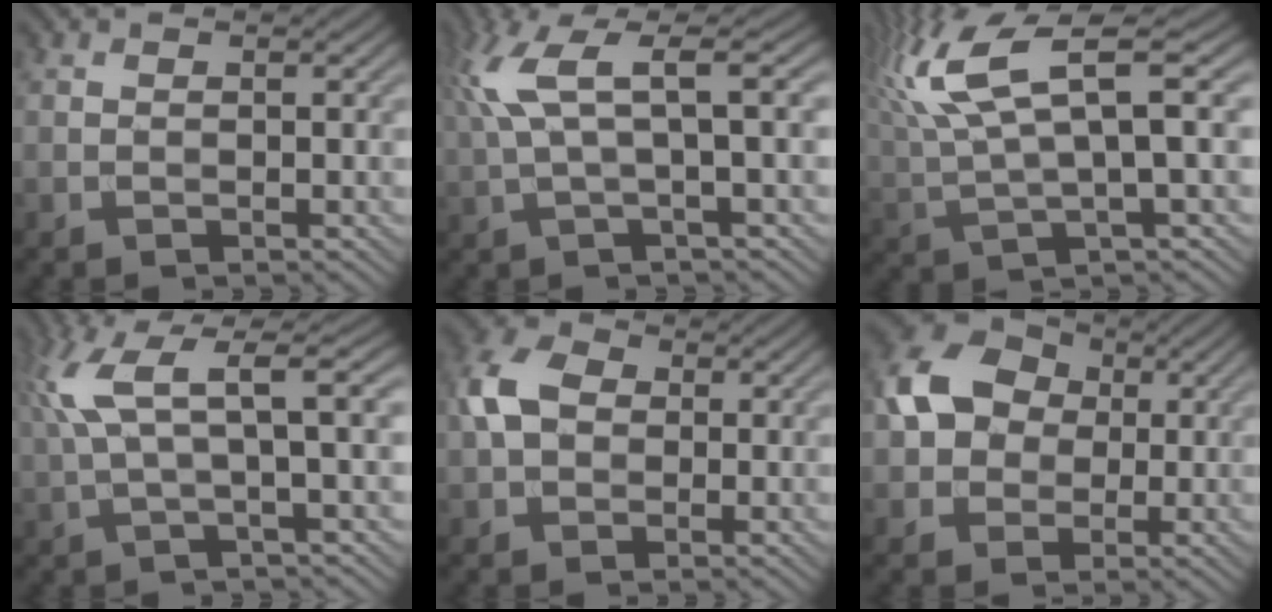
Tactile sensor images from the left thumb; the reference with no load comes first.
{"total": 8.2, "force": [2.6, 1.6, 7.6], "torque": [-0.154, 0.025, 0.050]}
{"total": 12.0, "force": [4.7, 3.2, 10.6], "torque": [-0.234, 0.022, 0.093]}
{"total": 8.4, "force": [2.8, 1.6, 7.8], "torque": [-0.154, 0.026, 0.054]}
{"total": 5.7, "force": [0.3, 4.4, 3.6], "torque": [-0.084, 0.011, -0.003]}
{"total": 8.9, "force": [0.9, 7.3, 5.1], "torque": [-0.108, 0.016, 0.002]}